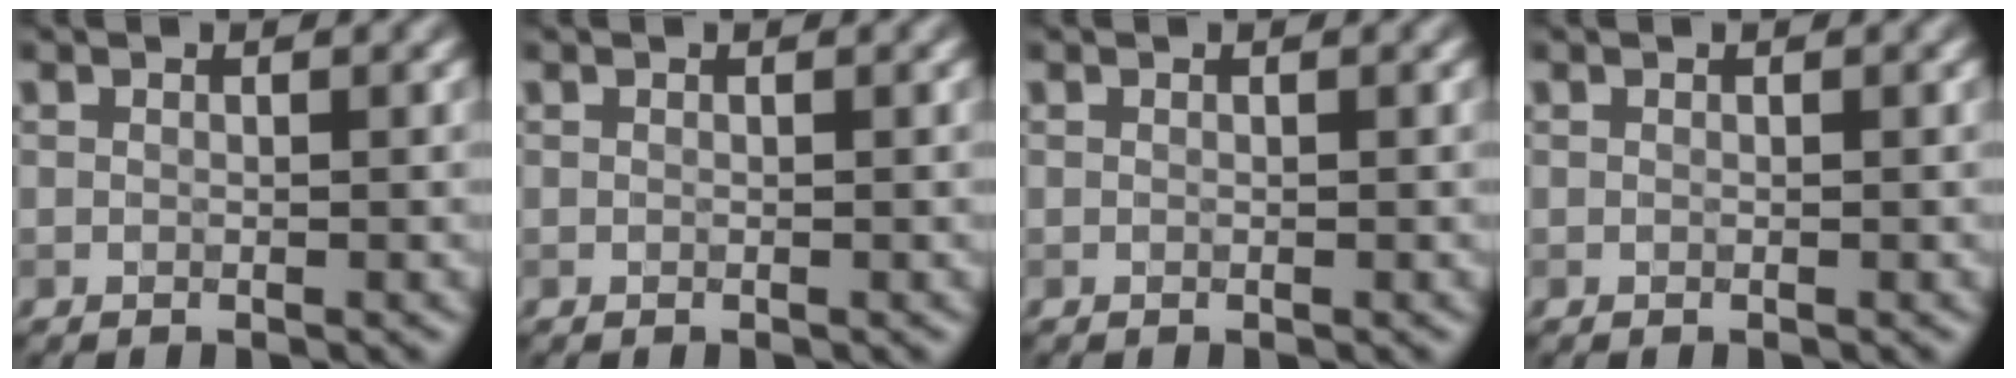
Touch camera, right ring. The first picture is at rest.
{"total": 0.0}
{"total": 0.0}
{"total": 0.0}